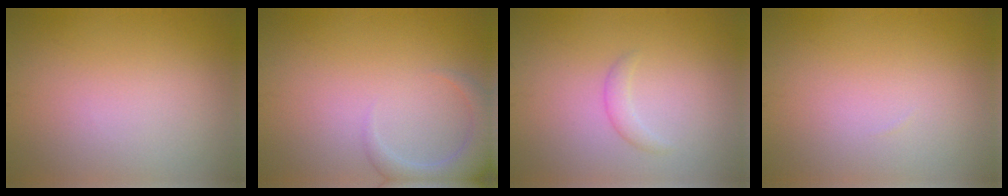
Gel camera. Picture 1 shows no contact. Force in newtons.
{"total": 3.8, "press": 3.8, "slide": 0.5}
{"total": 1.1, "press": 1.1, "slide": 0.1}
{"total": 0.0}